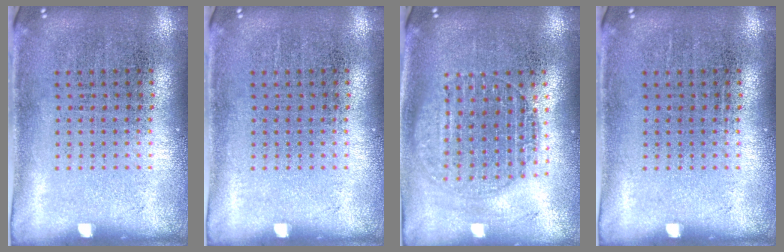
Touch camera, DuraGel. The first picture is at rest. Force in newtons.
{"total": 0.0}
{"total": 1.8, "press": 1.5, "slide": 0.8}
{"total": 0.0}